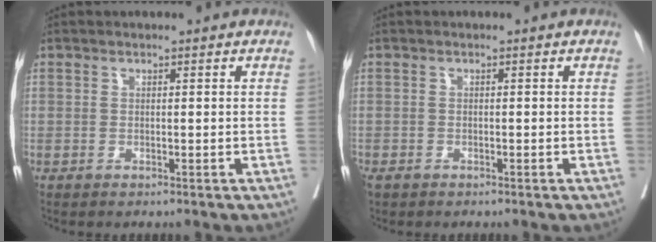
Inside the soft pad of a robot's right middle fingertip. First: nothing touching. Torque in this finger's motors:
{"motor_torque": [0.73, -0.78, 0.27, 0.09]}